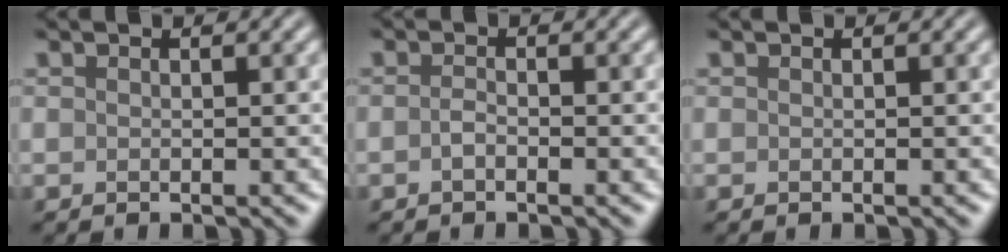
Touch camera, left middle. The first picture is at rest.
{"total": 0.9, "force": [-0.5, 0.4, 0.7], "torque": [-0.017, 0.002, -0.011]}
{"total": 0.0}